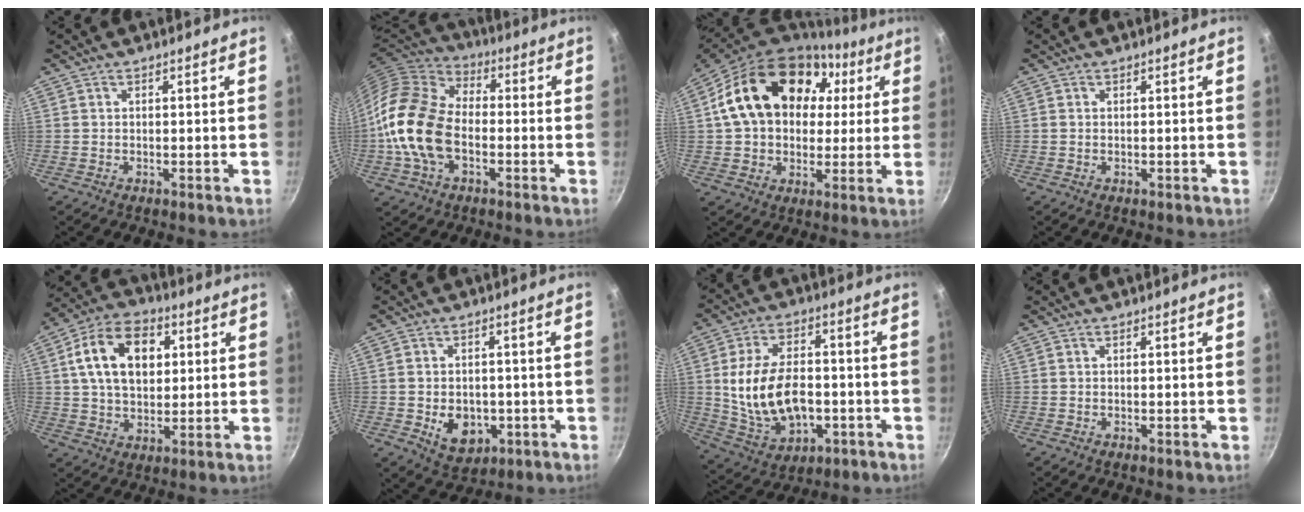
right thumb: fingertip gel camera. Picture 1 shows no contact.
{"total": 18.2, "force": [-3.1, 12.1, 13.2], "torque": [-0.238, 0.030, -0.074]}
{"total": 22.9, "force": [5.9, 16.5, 14.7], "torque": [-0.238, 0.028, 0.100]}
{"total": 0.0}
{"total": 15.4, "force": [3.9, 10.4, 10.7], "torque": [-0.157, 0.009, 0.056]}
{"total": 8.5, "force": [-2.1, 6.3, 5.3], "torque": [-0.055, 0.003, -0.019]}
{"total": 17.1, "force": [-2.1, 10.8, 13.1], "torque": [-0.222, 0.019, -0.015]}
{"total": 0.0}